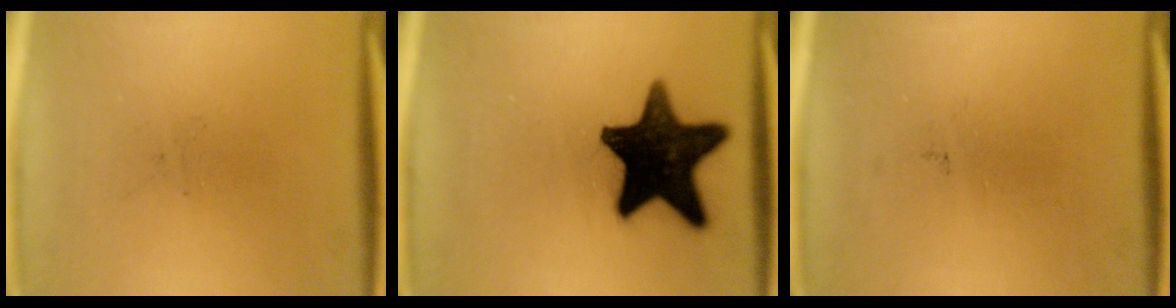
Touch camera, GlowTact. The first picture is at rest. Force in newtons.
{"total": 17.3}
{"total": 0.0}